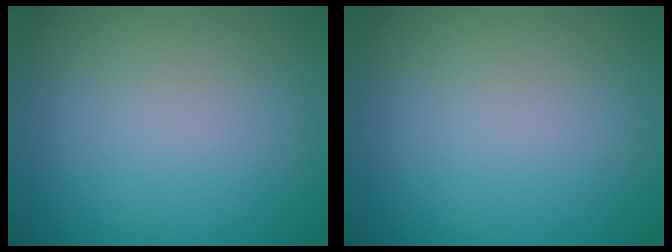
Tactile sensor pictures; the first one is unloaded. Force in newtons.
{"total": 0.0}